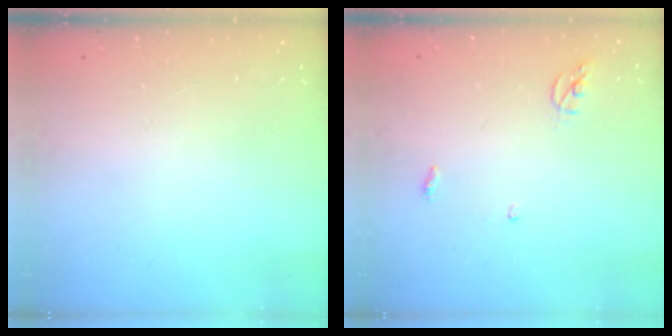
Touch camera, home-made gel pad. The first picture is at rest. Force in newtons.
{"total": 4.0, "press": 3.9, "slide": 0.4}